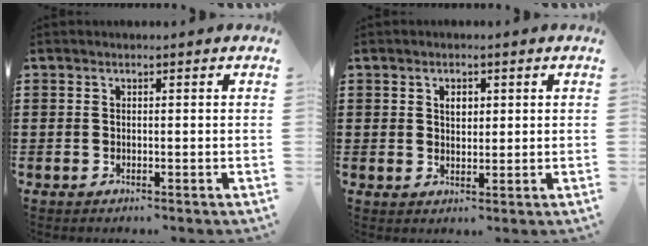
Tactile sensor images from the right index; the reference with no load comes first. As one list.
[{"total": 1.9, "force": [0.7, 1.3, 1.1], "torque": [-0.018, 0.005, 0.011]}]